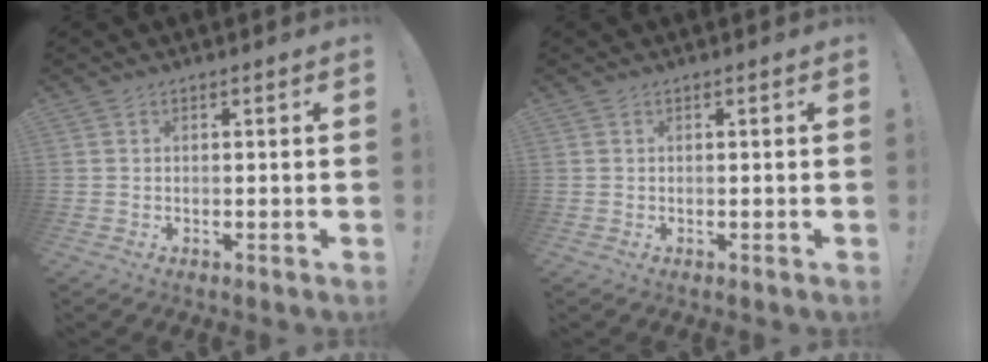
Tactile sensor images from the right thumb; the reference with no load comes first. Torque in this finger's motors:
{"motor_torque": [-0.05, 0.00, 0.04, -0.01, 0.01]}